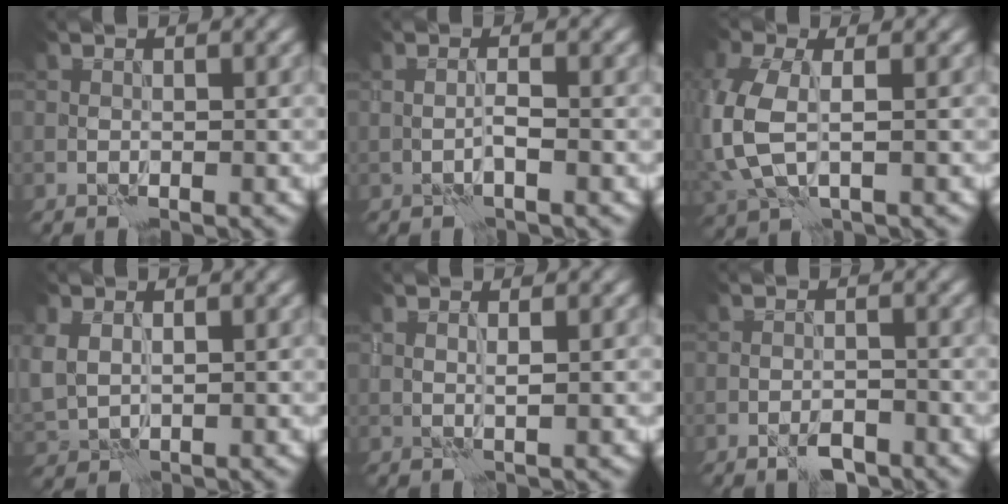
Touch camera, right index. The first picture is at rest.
{"total": 0.8, "force": [0.0, -0.2, 0.7], "torque": [-0.014, 0.000, 0.000]}
{"total": 6.0, "force": [0.1, 3.3, 5.0], "torque": [-0.137, -0.005, -0.001]}
{"total": 3.2, "force": [0.7, 2.5, 1.9], "torque": [-0.055, -0.015, 0.021]}
{"total": 1.0, "force": [0.8, -0.2, 0.6], "torque": [-0.013, -0.005, 0.016]}
{"total": 1.8, "force": [-1.3, 0.6, 1.1], "torque": [-0.016, 0.000, -0.024]}